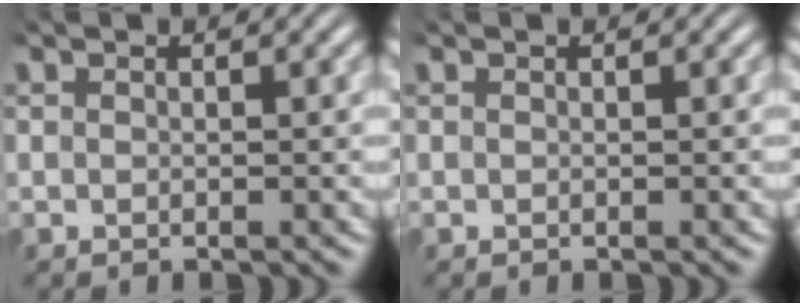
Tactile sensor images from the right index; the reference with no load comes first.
{"total": 0.0}